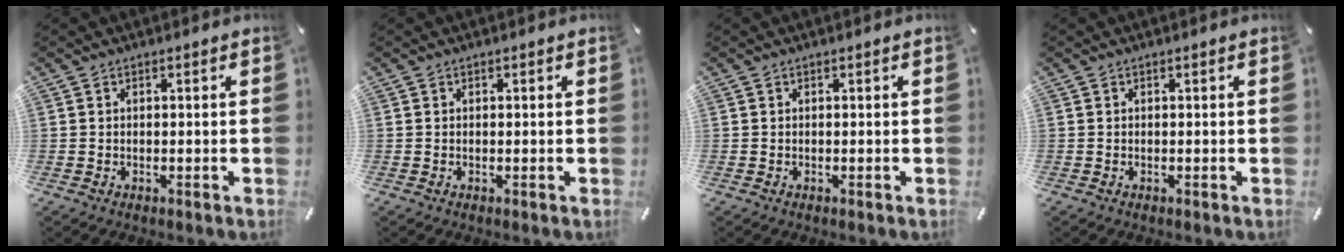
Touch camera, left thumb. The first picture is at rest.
{"total": 0.0}
{"total": 0.0}
{"total": 0.0}